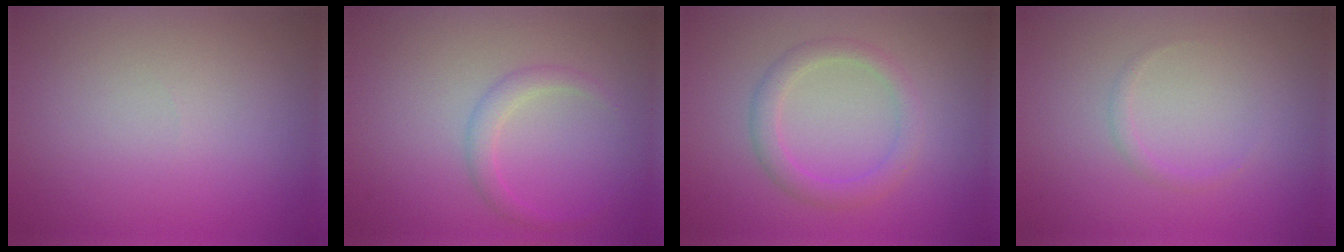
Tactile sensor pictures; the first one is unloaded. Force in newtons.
{"total": 1.7, "press": 1.7, "slide": 0.1}
{"total": 2.5, "press": 2.5, "slide": 0.2}
{"total": 0.8, "press": 0.8, "slide": 0.1}